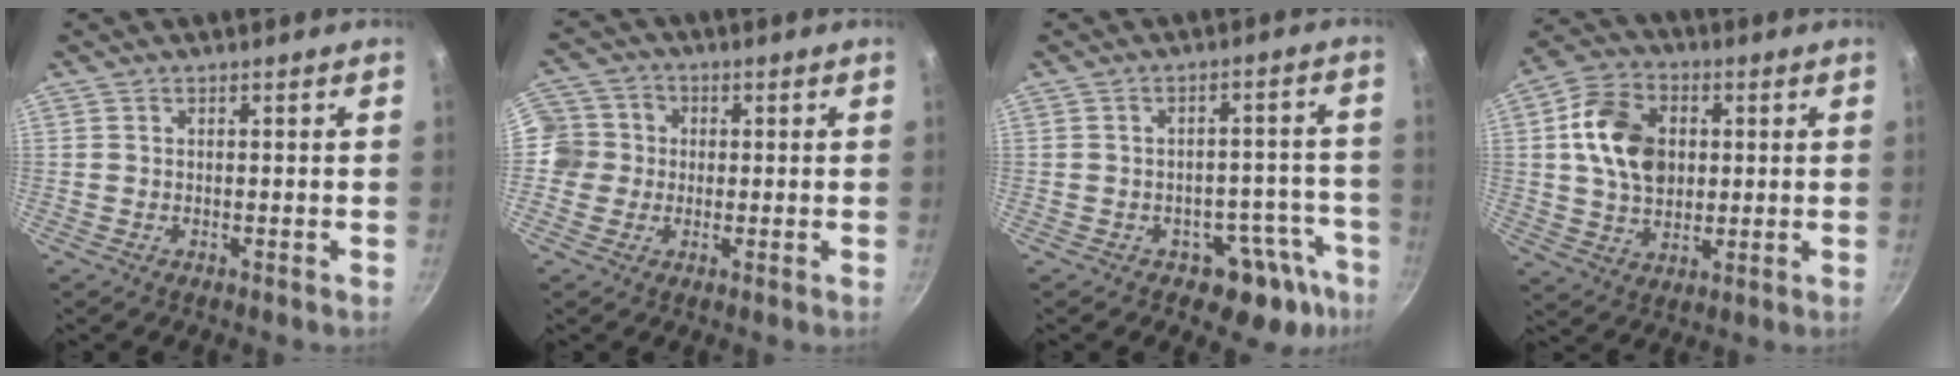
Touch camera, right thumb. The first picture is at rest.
{"total": 7.3, "force": [-0.3, 7.0, 2.0], "torque": [-0.004, 0.014, -0.025]}
{"total": 10.0, "force": [-6.1, 6.6, 4.5], "torque": [0.025, 0.061, -0.060]}
{"total": 13.9, "force": [2.2, 10.1, 9.2], "torque": [-0.139, 0.006, 0.032]}